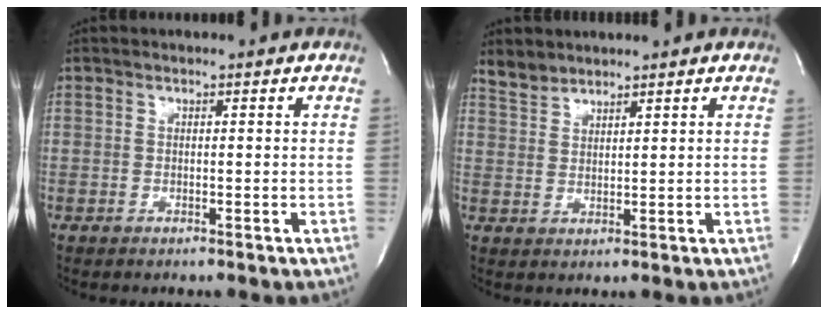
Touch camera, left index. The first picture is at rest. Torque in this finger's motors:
{"motor_torque": [0.07, -0.35, 0.04, 0.01]}